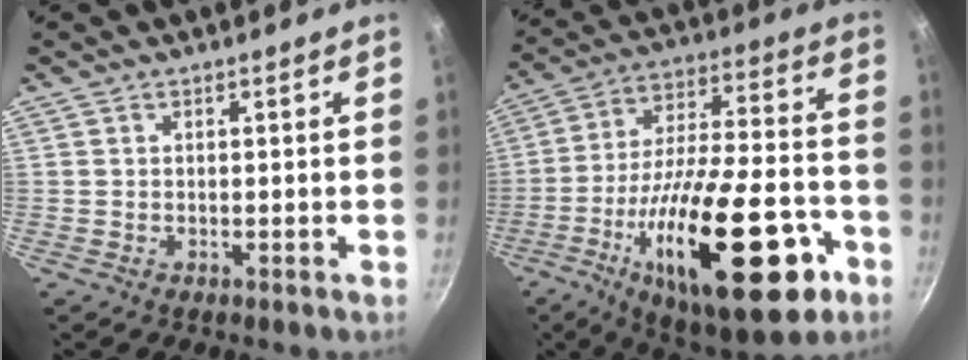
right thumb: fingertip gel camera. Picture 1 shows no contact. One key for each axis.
{"total": 30.9, "fx": -12.4, "fy": 11.6, "fz": 25.8, "tx": -0.380, "ty": 0.045, "tz": -0.187}